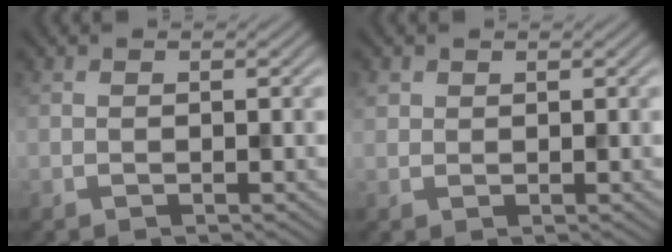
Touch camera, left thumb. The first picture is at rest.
{"total": 1.2, "force": [0.7, 0.9, 0.2], "torque": [-0.007, 0.001, 0.016]}